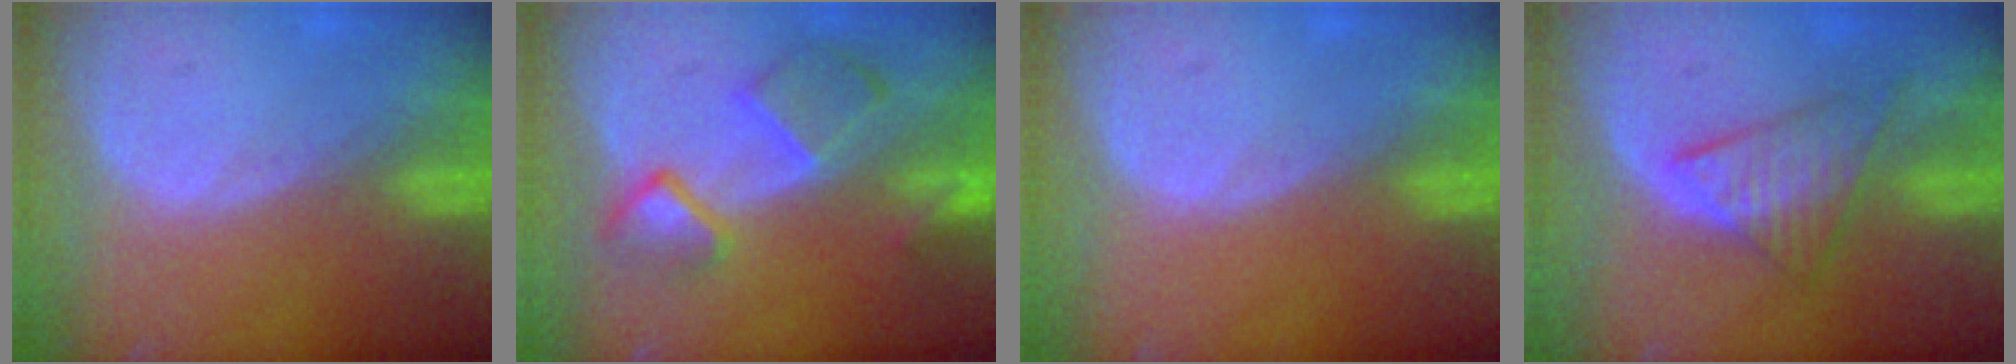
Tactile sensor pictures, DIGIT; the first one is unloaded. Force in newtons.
{"total": 7.6, "press": 6.7, "slide": 3.7}
{"total": 0.0}
{"total": 5.9, "press": 5.9, "slide": 0.7}